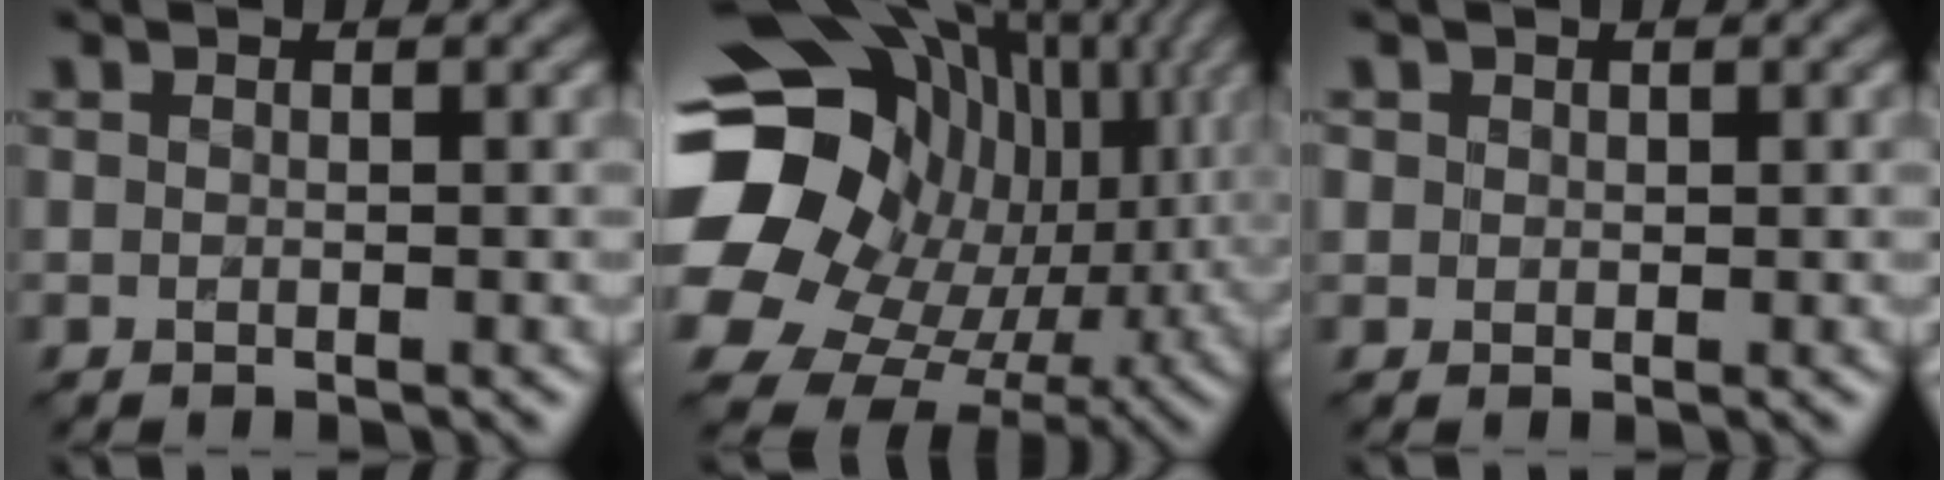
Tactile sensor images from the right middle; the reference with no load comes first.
{"total": 17.8, "force": [3.0, 14.7, 9.6], "torque": [-0.182, -0.009, 0.085]}
{"total": 0.7, "force": [0.2, 0.5, -0.5], "torque": [0.011, 0.003, 0.005]}